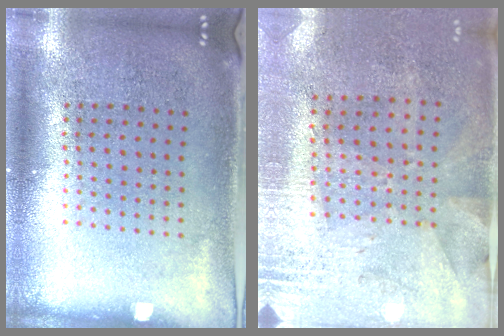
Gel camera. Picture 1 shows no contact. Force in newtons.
{"total": 2.8, "press": 2.2, "slide": 1.6}